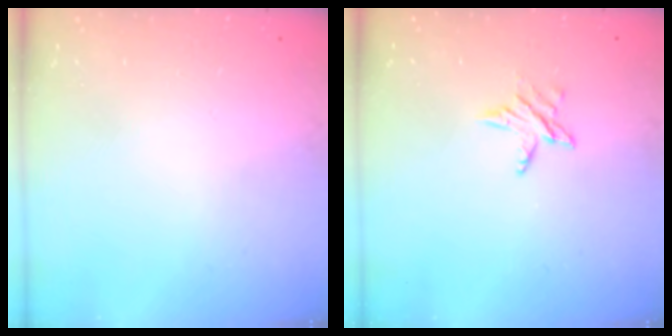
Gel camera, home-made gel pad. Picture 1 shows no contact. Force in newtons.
{"total": 4.0, "press": 4.0, "slide": 0.5}